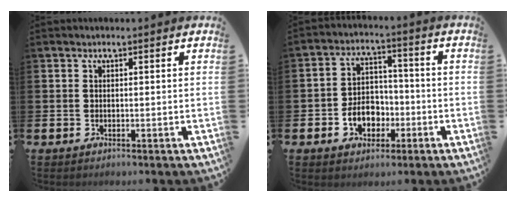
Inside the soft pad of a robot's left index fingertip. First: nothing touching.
{"total": 5.8, "force": [-2.2, 4.5, 2.9], "torque": [-0.040, 0.010, -0.046]}